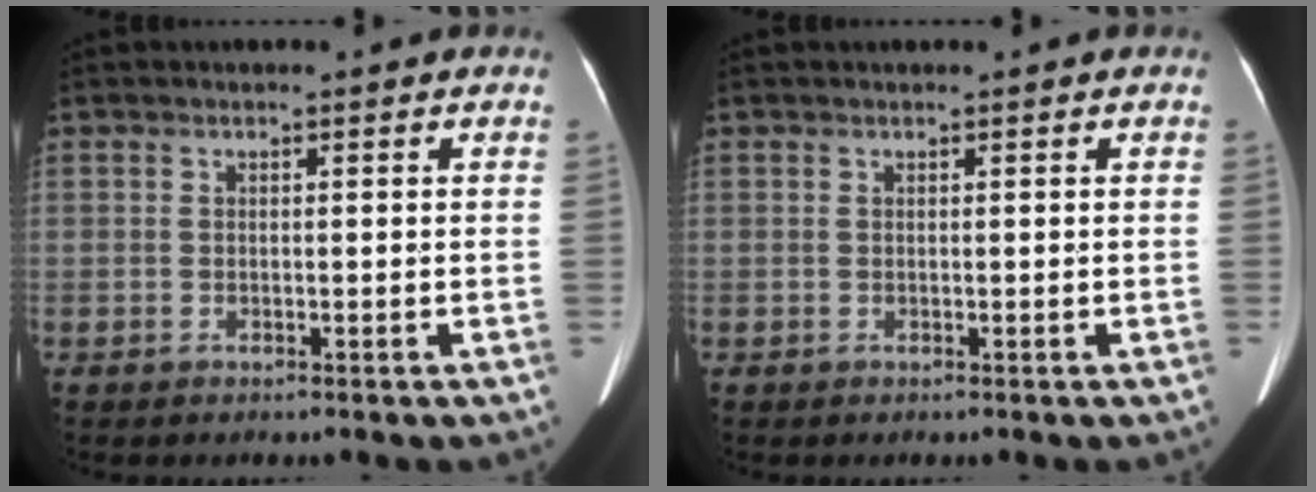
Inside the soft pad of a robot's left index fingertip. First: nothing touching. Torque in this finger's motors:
{"motor_torque": [-0.08, 0.16, -0.29, -0.01]}